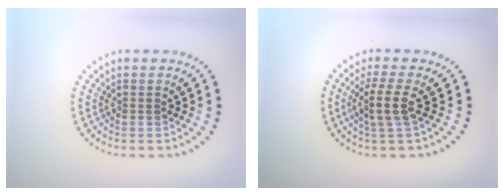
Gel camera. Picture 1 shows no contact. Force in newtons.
{"total": 2.7, "press": 2.3, "slide": 1.6}